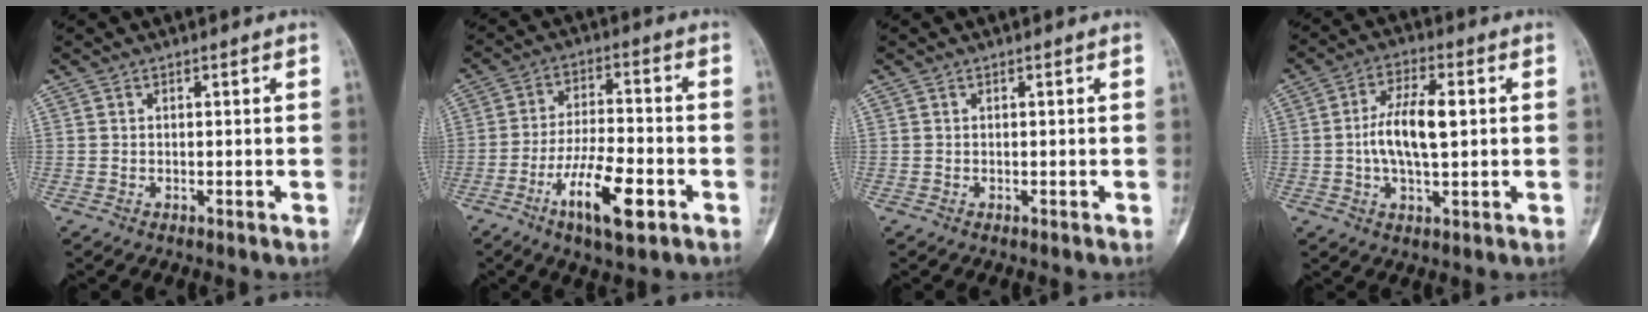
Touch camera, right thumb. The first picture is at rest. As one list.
[{"total": 12.2, "force": [-5.4, 3.8, 10.2], "torque": [-0.187, 0.021, -0.092]}, {"total": 0.0}, {"total": 10.0, "force": [0.5, 4.4, 9.0], "torque": [-0.169, 0.009, 0.007]}]